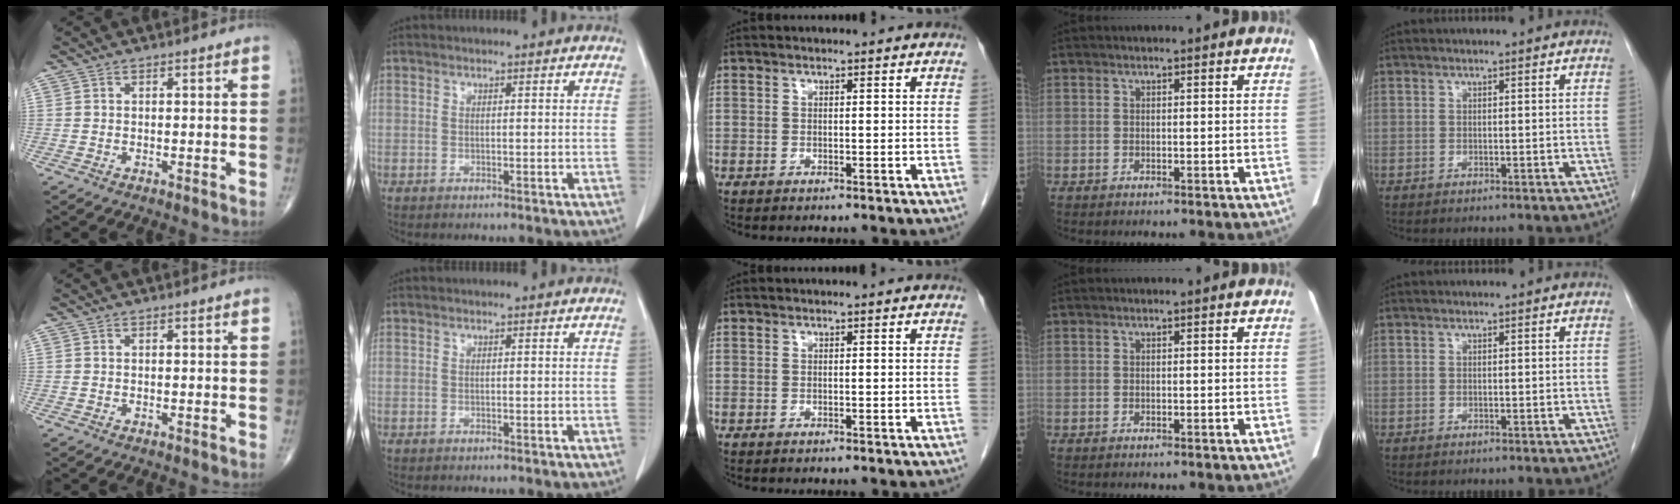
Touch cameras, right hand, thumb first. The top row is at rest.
{}